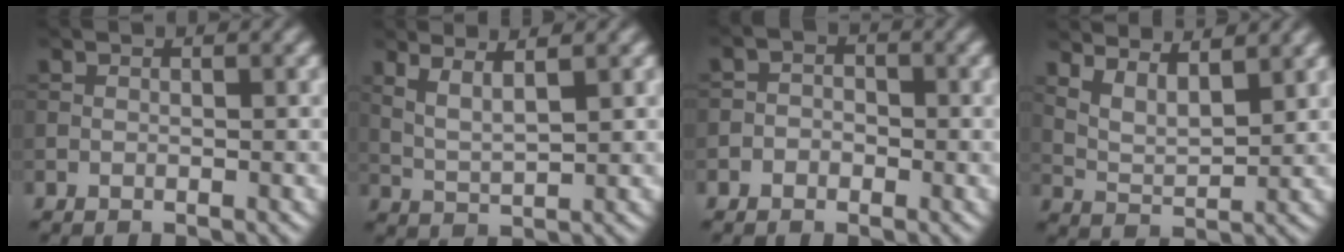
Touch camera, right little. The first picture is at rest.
{"total": 2.9, "force": [1.8, 0.6, 2.2], "torque": [-0.044, 0.002, 0.037]}
{"total": 1.5, "force": [-0.6, 1.2, 0.5], "torque": [0.002, 0.003, -0.023]}
{"total": 4.1, "force": [3.3, 1.2, 2.2], "torque": [-0.053, -0.003, 0.061]}